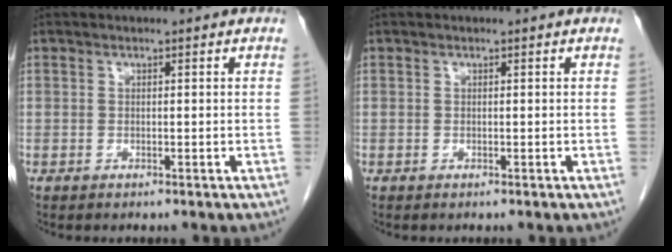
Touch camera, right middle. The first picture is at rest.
{"total": 0.0}